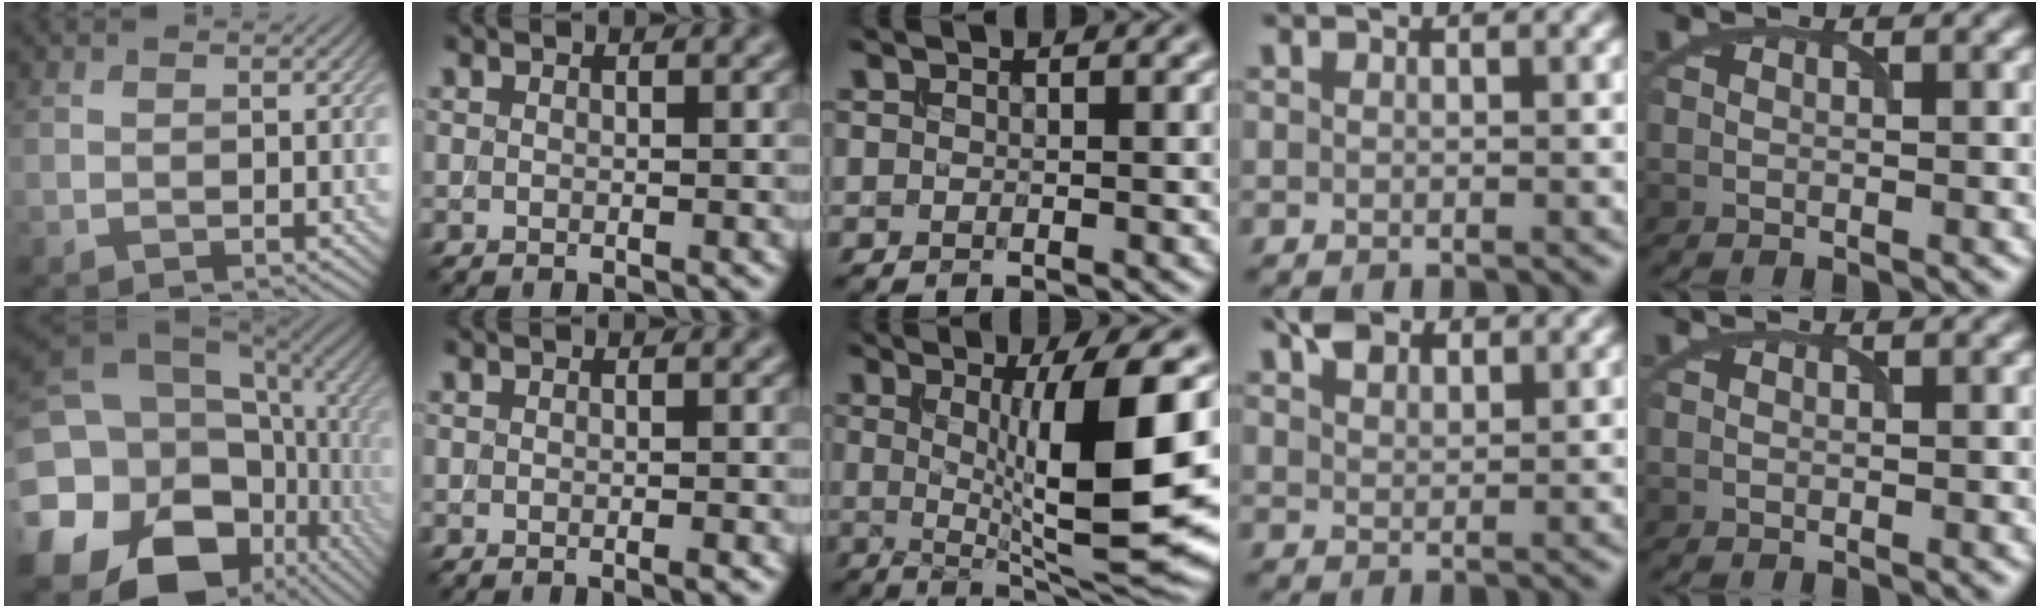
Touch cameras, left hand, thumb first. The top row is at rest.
{"thumb": {"total": 22.2, "force": [-4.5, 17.9, 12.4], "torque": [-0.250, -0.046, -0.056]}, "index": {"total": 1.1, "force": [-0.1, 0.4, 1.1], "torque": [-0.005, -0.002, -0.005]}, "middle": {"total": 10.6, "force": [0.7, 2.1, 10.4], "torque": [-0.153, -0.011, 0.023]}, "ring": {"total": 2.8, "force": [2.0, 1.5, 1.2], "torque": [-0.023, 0.007, 0.039]}}